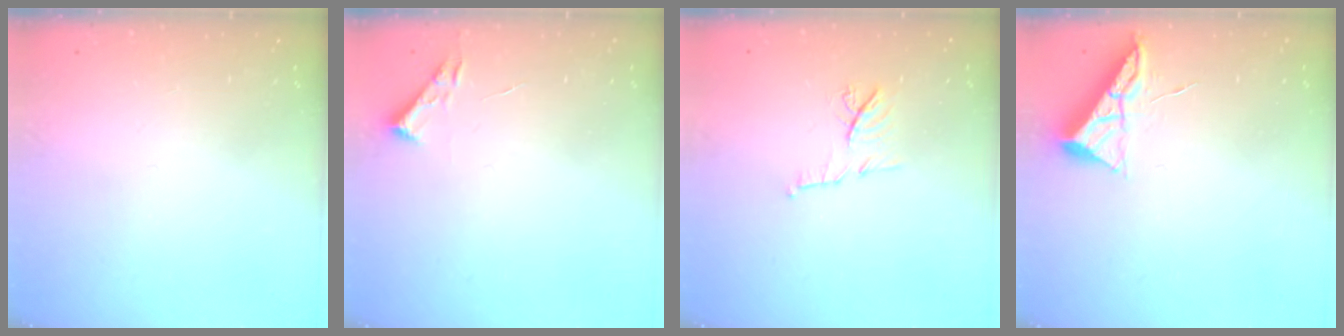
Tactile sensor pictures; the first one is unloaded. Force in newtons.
{"total": 2.7, "press": 2.7, "slide": 0.4}
{"total": 7.5, "press": 7.5, "slide": 0.7}
{"total": 6.6, "press": 6.6, "slide": 0.7}